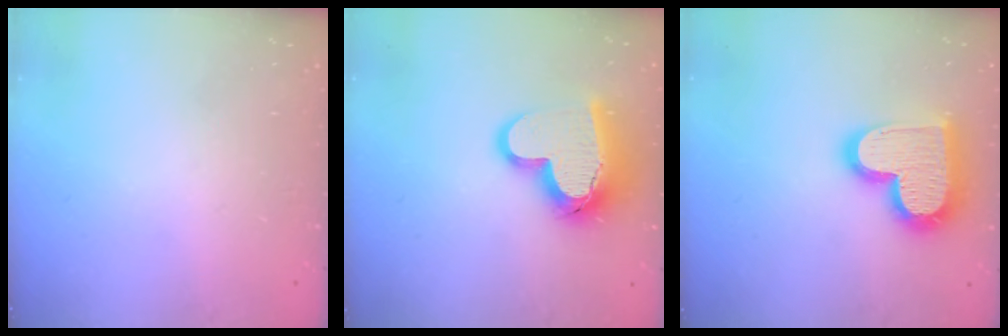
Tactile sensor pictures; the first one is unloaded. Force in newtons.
{"total": 15.9, "press": 15.7, "slide": 2.2}
{"total": 20.7, "press": 20.7, "slide": 1.5}